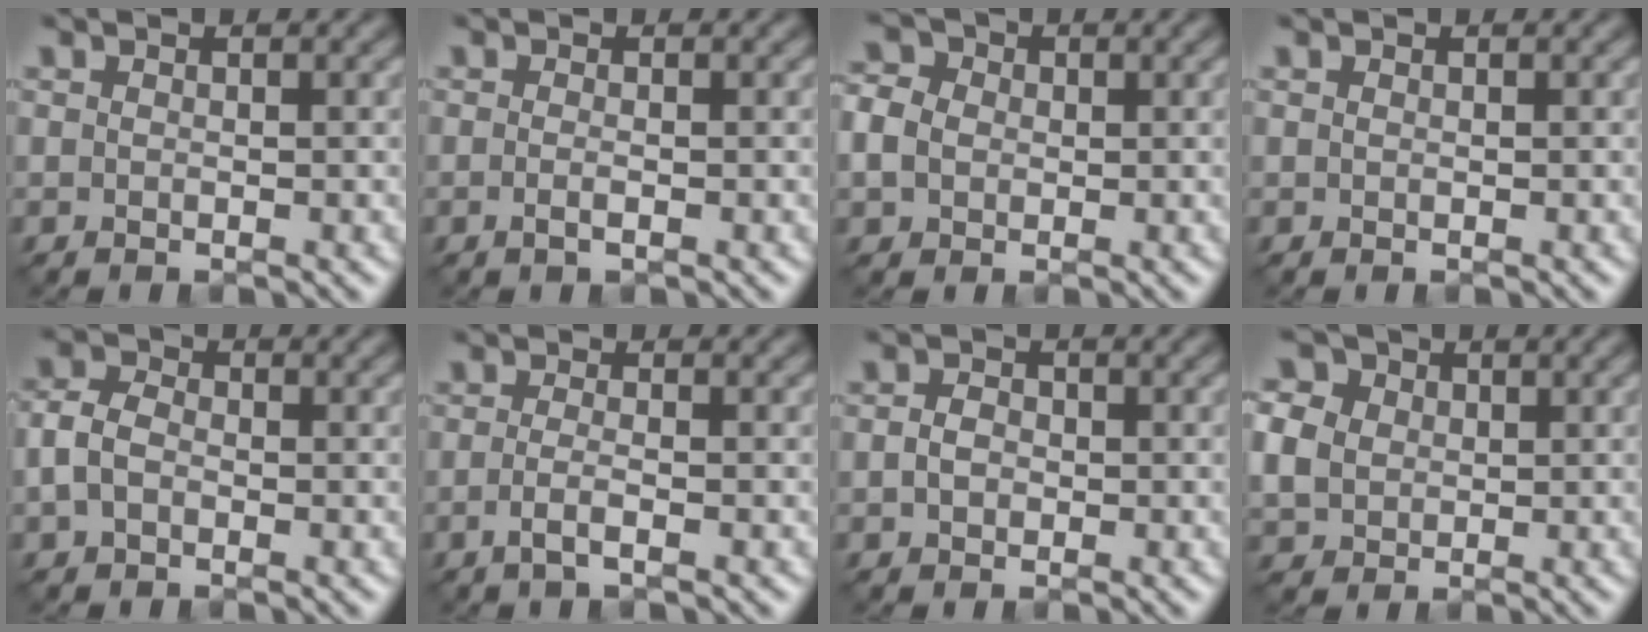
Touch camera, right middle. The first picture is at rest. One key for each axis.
{"total": 1.1, "fx": -0.3, "fy": 0.3, "fz": 0.9, "tx": -0.018, "ty": -0.004, "tz": -0.009}
{"total": 3.6, "fx": 0.1, "fy": 3.1, "fz": 1.8, "tx": -0.048, "ty": 0.008, "tz": -0.002}
{"total": 0.0}
{"total": 2.9, "fx": -0.5, "fy": 2.1, "fz": 1.9, "tx": -0.044, "ty": 0.006, "tz": -0.019}
{"total": 1.9, "fx": -0.7, "fy": 0.6, "fz": 1.6, "tx": -0.032, "ty": -0.003, "tz": -0.020}
{"total": 1.7, "fx": -0.2, "fy": 1.3, "fz": 1.0, "tx": -0.023, "ty": 0.000, "tz": -0.007}
{"total": 5.9, "fx": 1.6, "fy": 4.9, "fz": 2.8, "tx": -0.080, "ty": 0.020, "tz": 0.023}